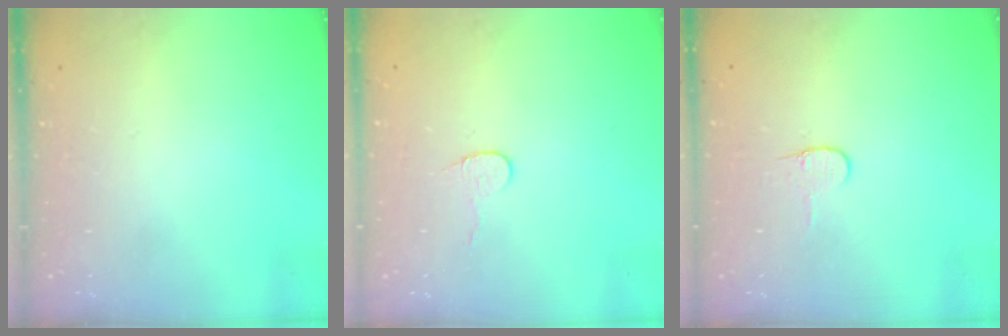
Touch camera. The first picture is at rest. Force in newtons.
{"total": 5.6, "press": 5.6, "slide": 0.5}
{"total": 4.9, "press": 4.9, "slide": 0.4}